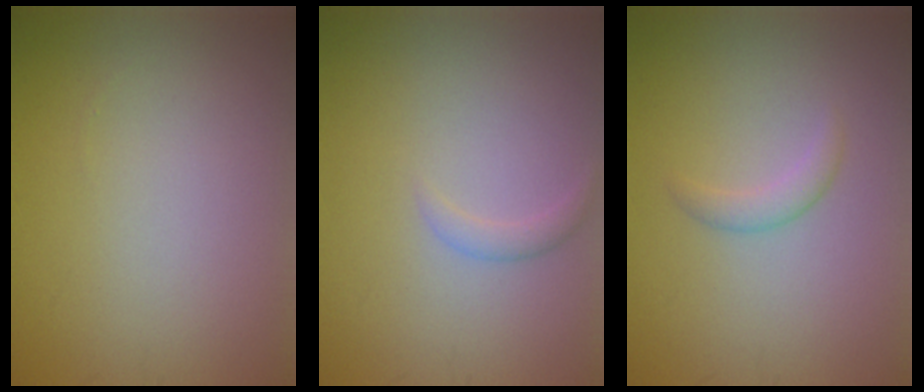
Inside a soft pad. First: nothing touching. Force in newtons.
{"total": 1.1, "press": 1.1, "slide": 0.1}
{"total": 1.4, "press": 1.4, "slide": 0.0}